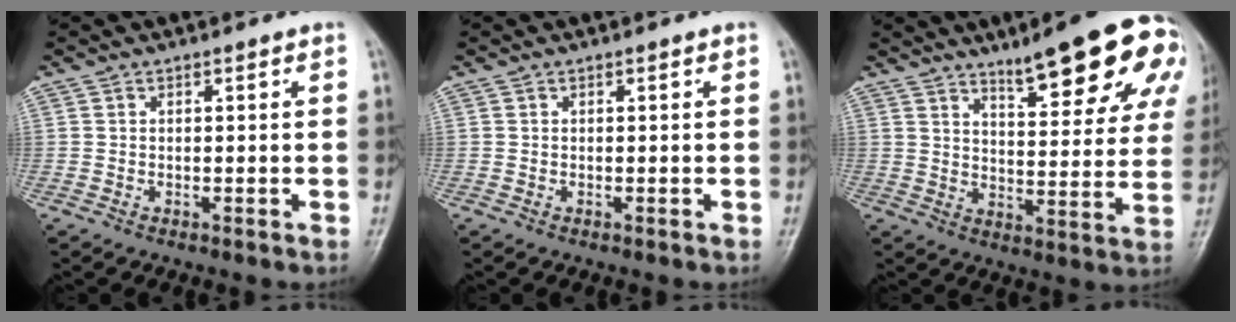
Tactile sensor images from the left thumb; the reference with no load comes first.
{"total": 0.0}
{"total": 18.0, "force": [10.8, 4.6, 13.7], "torque": [-0.149, -0.044, 0.151]}